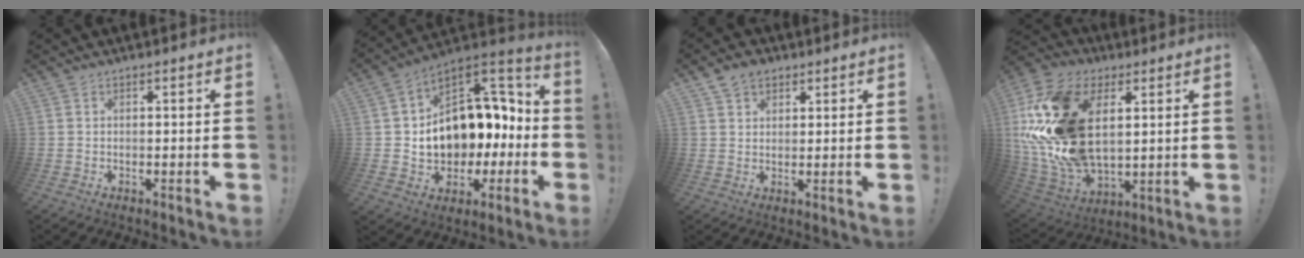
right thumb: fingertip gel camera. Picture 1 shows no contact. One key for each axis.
{"total": 15.8, "fx": 2.0, "fy": 12.5, "fz": 9.4, "tx": -0.115, "ty": -0.022, "tz": 0.065}
{"total": 4.8, "fx": 3.0, "fy": 3.4, "fz": 1.5, "tx": -0.027, "ty": -0.004, "tz": 0.058}
{"total": 26.5, "fx": 5.9, "fy": 17.2, "fz": 19.2, "tx": -0.389, "ty": -0.024, "tz": 0.116}